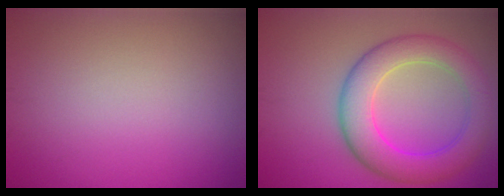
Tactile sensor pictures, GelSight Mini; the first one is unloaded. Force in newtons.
{"total": 6.8, "press": 6.8, "slide": 0.4}